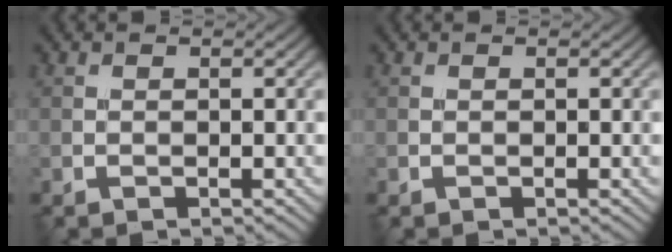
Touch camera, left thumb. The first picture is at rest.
{"total": 0.0}